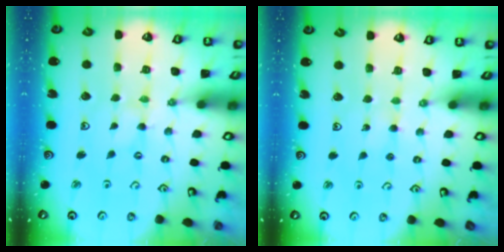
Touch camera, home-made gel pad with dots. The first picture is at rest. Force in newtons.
{"total": 2.6, "press": 2.6, "slide": 0.3}